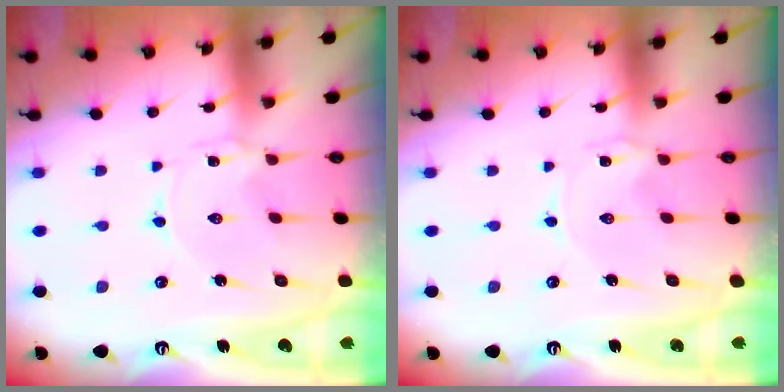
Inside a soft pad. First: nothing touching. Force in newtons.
{"total": 0.0}